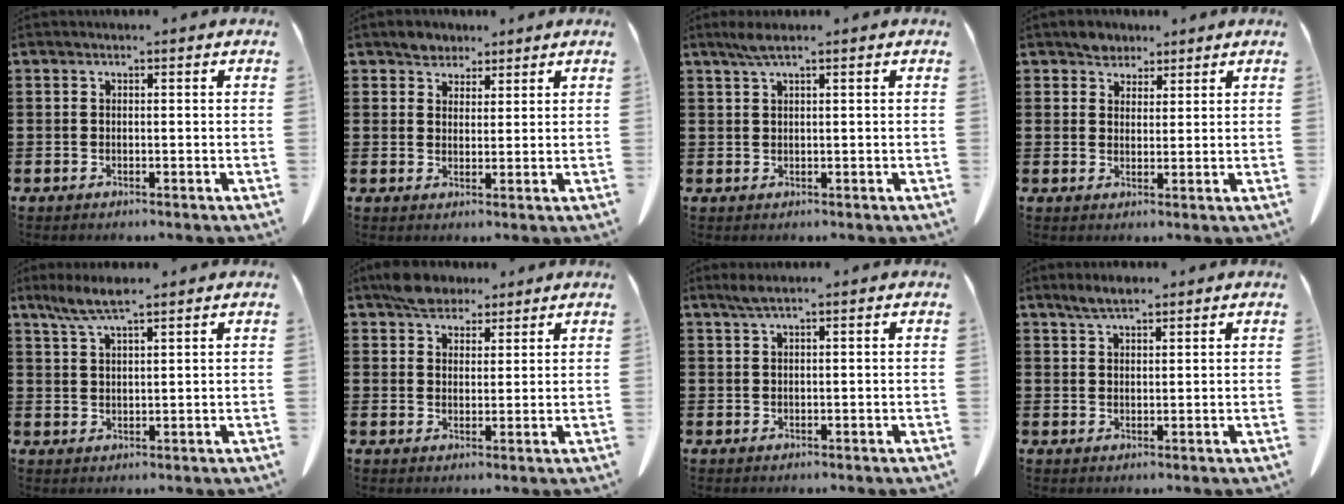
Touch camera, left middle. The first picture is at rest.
{"total": 3.1, "force": [2.7, 1.4, 0.1], "torque": [-0.002, 0.004, 0.052]}
{"total": 2.1, "force": [1.4, -0.1, 1.6], "torque": [-0.033, 0.003, 0.026]}
{"total": 3.1, "force": [2.8, 1.4, 0.1], "torque": [-0.002, 0.003, 0.054]}
{"total": 5.0, "force": [3.6, 0.4, 3.4], "torque": [-0.072, -0.001, 0.066]}
{"total": 5.1, "force": [4.4, 2.2, 1.4], "torque": [-0.031, 0.000, 0.084]}
{"total": 1.7, "force": [1.2, -0.2, 1.2], "torque": [-0.024, 0.001, 0.022]}
{"total": 3.1, "force": [2.6, 0.5, 1.6], "torque": [-0.034, 0.005, 0.048]}